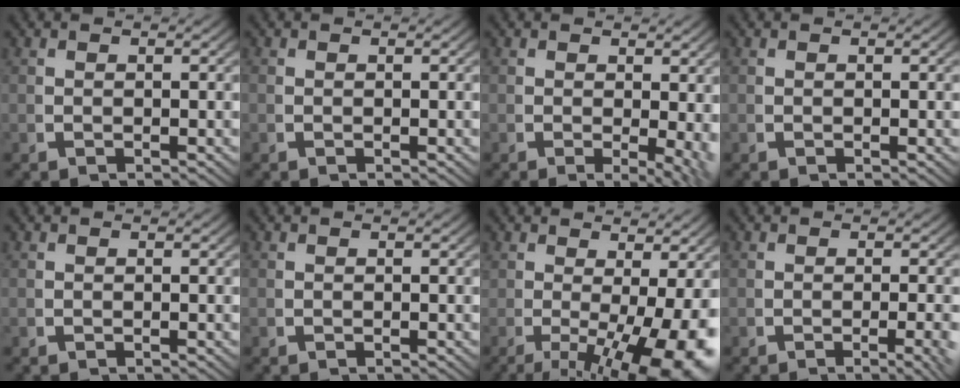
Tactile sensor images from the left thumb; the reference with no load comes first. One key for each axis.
{"total": 0.0}
{"total": 3.4, "fx": -0.4, "fy": 1.5, "fz": 3.0, "tx": -0.036, "ty": -0.023, "tz": 0.001}
{"total": 0.0}
{"total": 0.0}
{"total": 0.0}
{"total": 10.1, "fx": -2.2, "fy": 5.1, "fz": 8.4, "tx": -0.124, "ty": -0.044, "tz": -0.012}
{"total": 2.3, "fx": -0.7, "fy": 0.4, "fz": 2.2, "tx": -0.031, "ty": -0.001, "tz": -0.011}